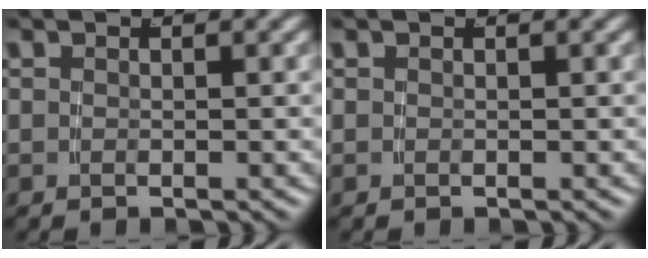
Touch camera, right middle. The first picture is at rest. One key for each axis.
{"total": 0.0}